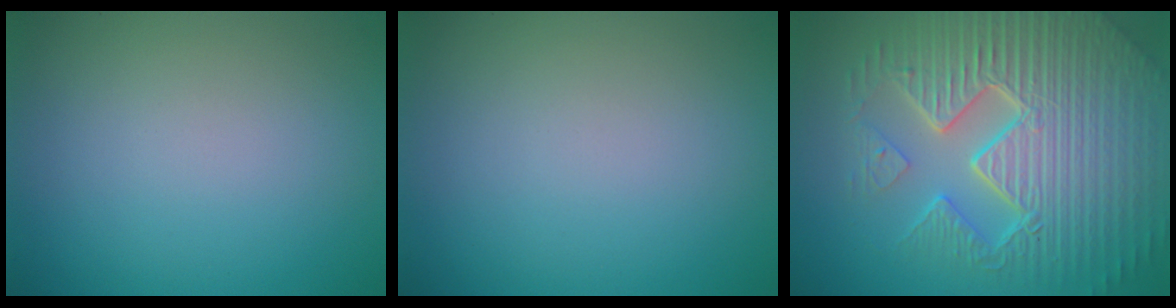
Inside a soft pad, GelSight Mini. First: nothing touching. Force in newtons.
{"total": 0.0}
{"total": 11.1, "press": 7.2, "slide": 8.5}